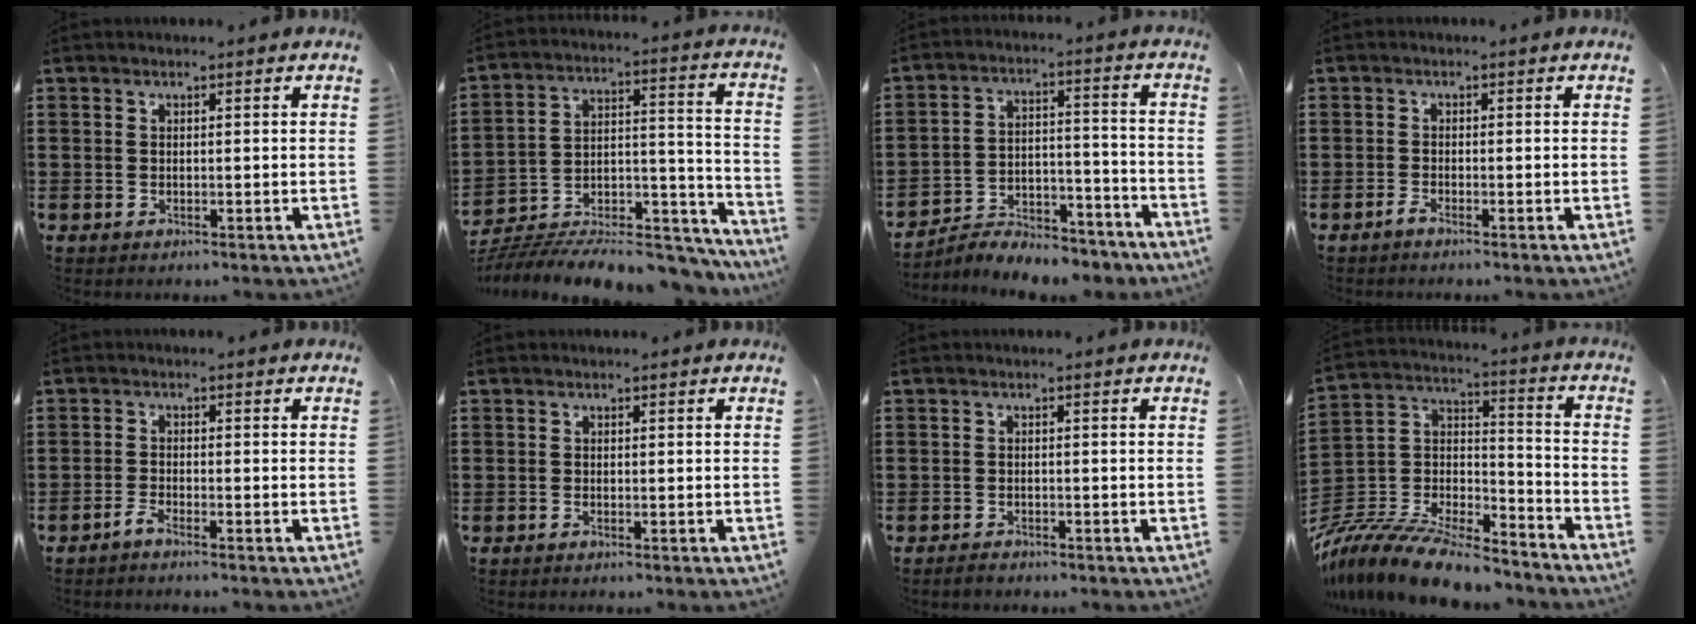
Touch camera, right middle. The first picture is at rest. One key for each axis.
{"total": 10.2, "fx": -9.6, "fy": 1.8, "fz": 2.9, "tx": -0.023, "ty": 0.033, "tz": -0.182}
{"total": 6.1, "fx": -6.0, "fy": 1.0, "fz": 0.9, "tx": -0.011, "ty": 0.014, "tz": -0.118}
{"total": 1.1, "fx": -0.8, "fy": 0.0, "fz": 0.6, "tx": -0.012, "ty": -0.003, "tz": -0.016}
{"total": 1.6, "fx": -1.3, "fy": 0.1, "fz": 0.9, "tx": -0.024, "ty": -0.005, "tz": -0.026}
{"total": 0.0}
{"total": 1.0, "fx": -0.9, "fy": 0.3, "fz": 0.2, "tx": -0.006, "ty": -0.002, "tz": -0.018}
{"total": 11.6, "fx": -10.7, "fy": 1.6, "fz": 4.4, "tx": -0.097, "ty": 0.015, "tz": -0.219}